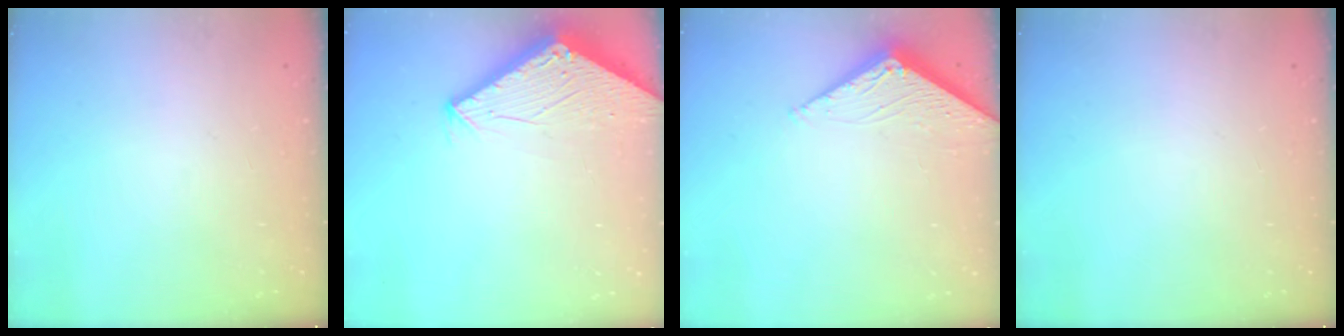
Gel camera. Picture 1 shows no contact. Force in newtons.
{"total": 2.8, "press": 2.8, "slide": 0.2}
{"total": 2.7, "press": 2.7, "slide": 0.3}
{"total": 0.0}